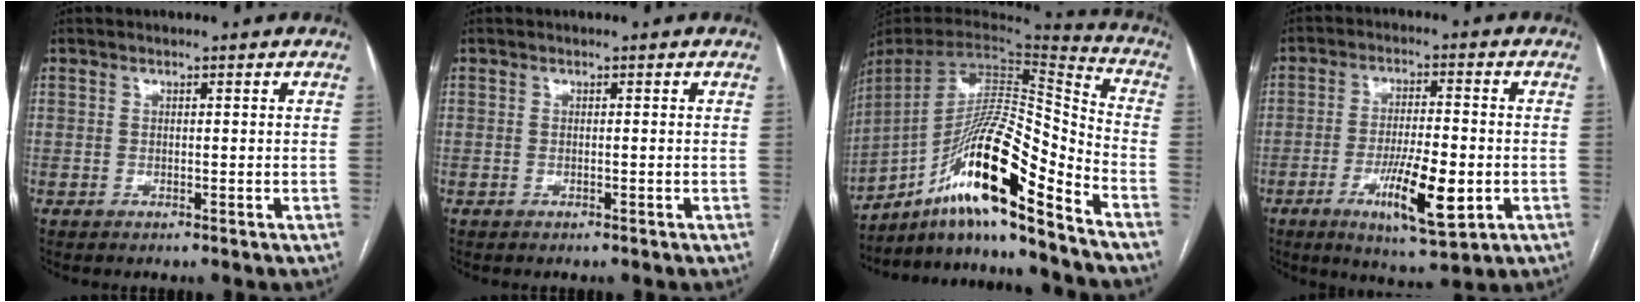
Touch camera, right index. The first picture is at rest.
{"total": 0.0}
{"total": 19.8, "force": [-13.2, 0.9, 14.7], "torque": [-0.279, 0.010, -0.237]}
{"total": 10.7, "force": [-3.6, 2.2, 9.8], "torque": [-0.172, -0.014, -0.052]}